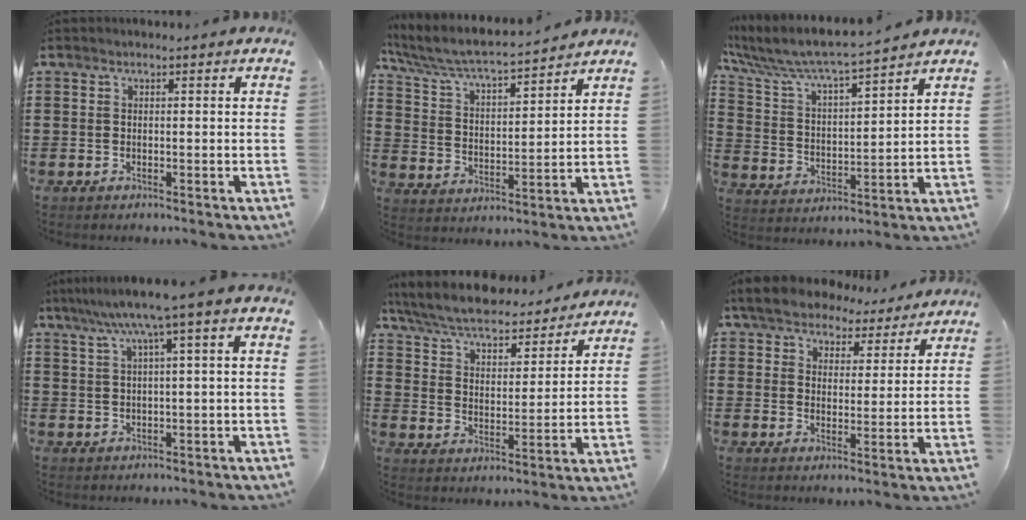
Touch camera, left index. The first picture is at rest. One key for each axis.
{"total": 5.9, "fx": 5.4, "fy": 0.3, "fz": 2.5, "tx": -0.072, "ty": -0.037, "tz": 0.086}
{"total": 6.6, "fx": 6.3, "fy": 0.3, "fz": 2.2, "tx": -0.074, "ty": -0.044, "tz": 0.102}
{"total": 5.4, "fx": 2.0, "fy": -0.5, "fz": 5.0, "tx": -0.101, "ty": -0.006, "tz": 0.026}
{"total": 7.0, "fx": 6.6, "fy": 0.8, "fz": 2.3, "tx": -0.075, "ty": -0.039, "tz": 0.112}
{"total": 6.3, "fx": 6.0, "fy": 1.8, "fz": 0.9, "tx": -0.050, "ty": -0.026, "tz": 0.108}